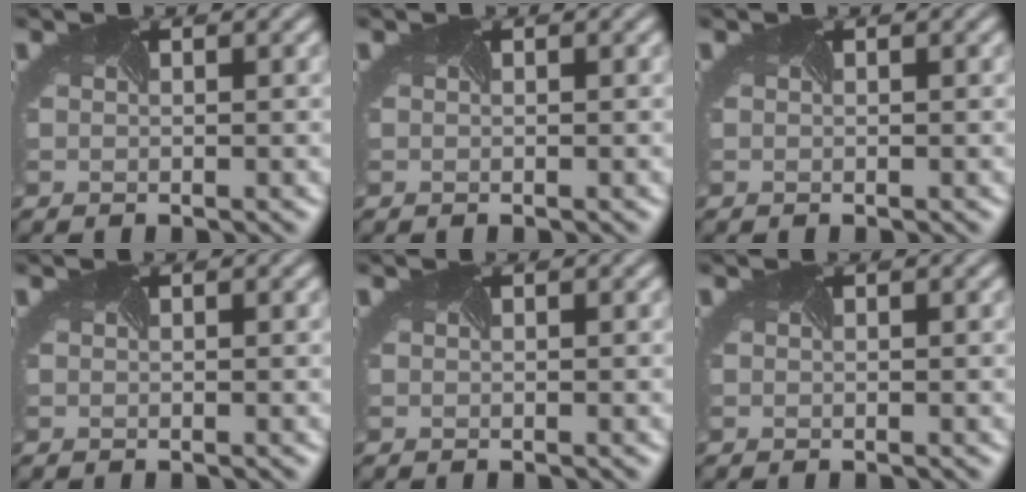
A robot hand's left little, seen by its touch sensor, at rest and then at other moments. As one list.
[{"total": 0.0}, {"total": 0.0}, {"total": 0.0}, {"total": 0.0}, {"total": 0.0}]